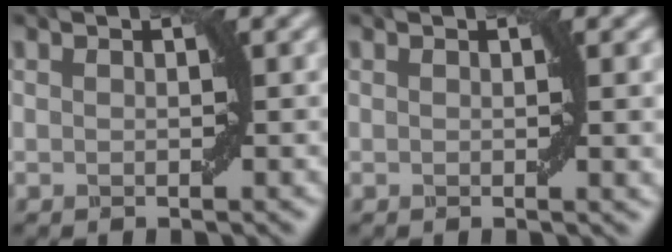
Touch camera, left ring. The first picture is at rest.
{"total": 1.3, "force": [0.2, 0.1, 1.3], "torque": [-0.014, -0.002, 0.003]}